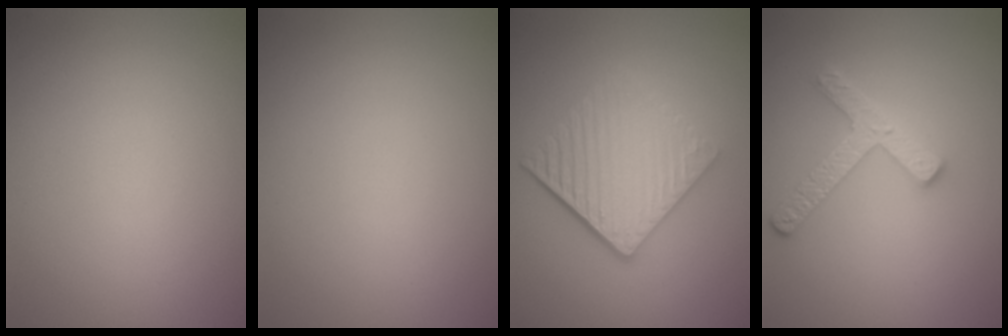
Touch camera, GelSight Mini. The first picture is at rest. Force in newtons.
{"total": 0.0}
{"total": 5.9, "press": 4.0, "slide": 4.3}
{"total": 2.9, "press": 2.8, "slide": 0.6}